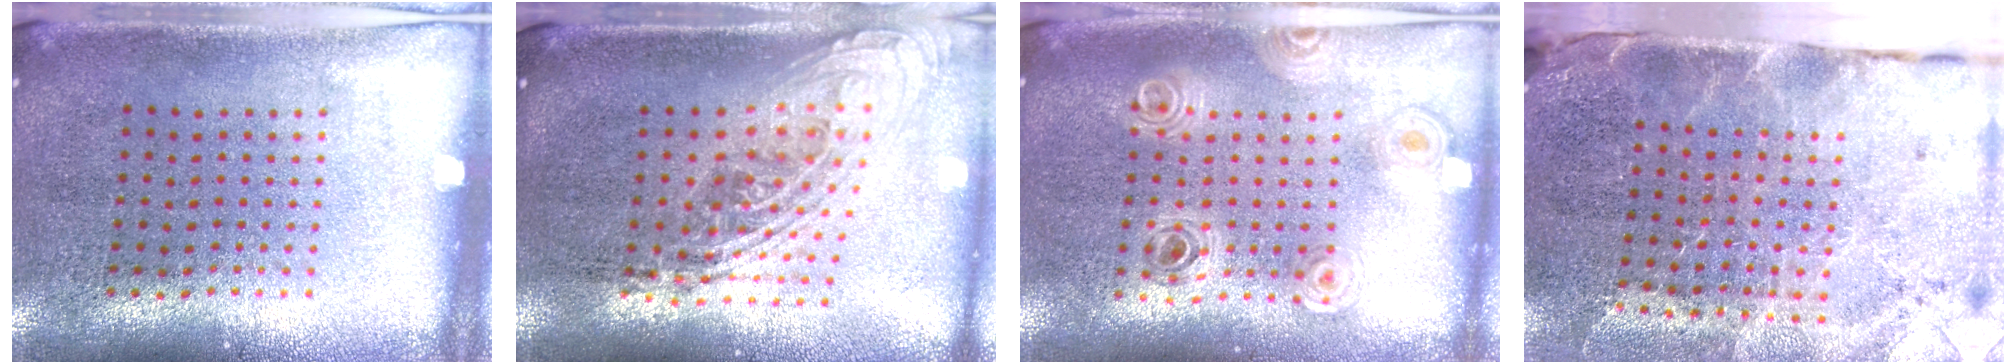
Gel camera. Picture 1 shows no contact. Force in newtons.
{"total": 2.1, "press": 1.6, "slide": 1.4}
{"total": 0.8, "press": 0.8, "slide": 0.2}
{"total": 4.0, "press": 3.2, "slide": 2.3}